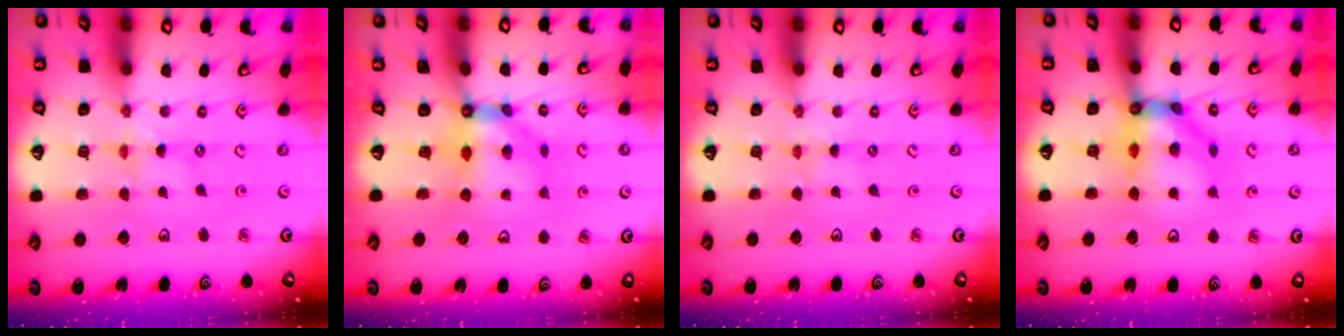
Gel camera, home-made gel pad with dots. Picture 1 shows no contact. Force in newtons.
{"total": 6.8, "press": 6.8, "slide": 0.6}
{"total": 1.7, "press": 1.7, "slide": 0.4}
{"total": 12.4, "press": 12.4, "slide": 1.3}